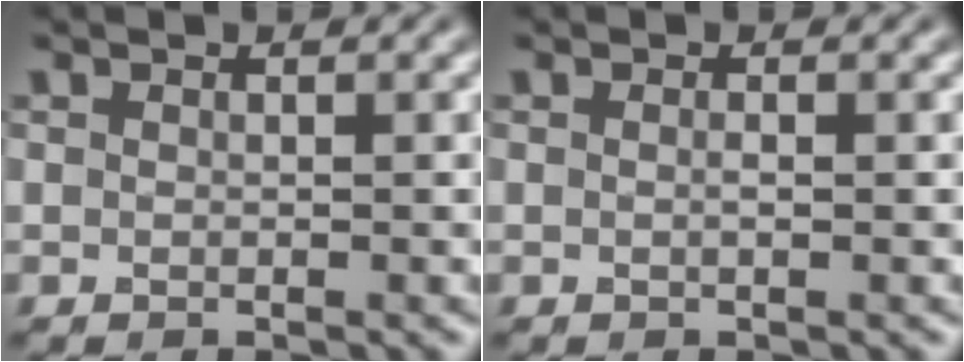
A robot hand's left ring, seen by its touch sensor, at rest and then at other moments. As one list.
[{"total": 0.7, "force": [0.0, 0.1, 0.7], "torque": [-0.013, 0.001, -0.001]}]